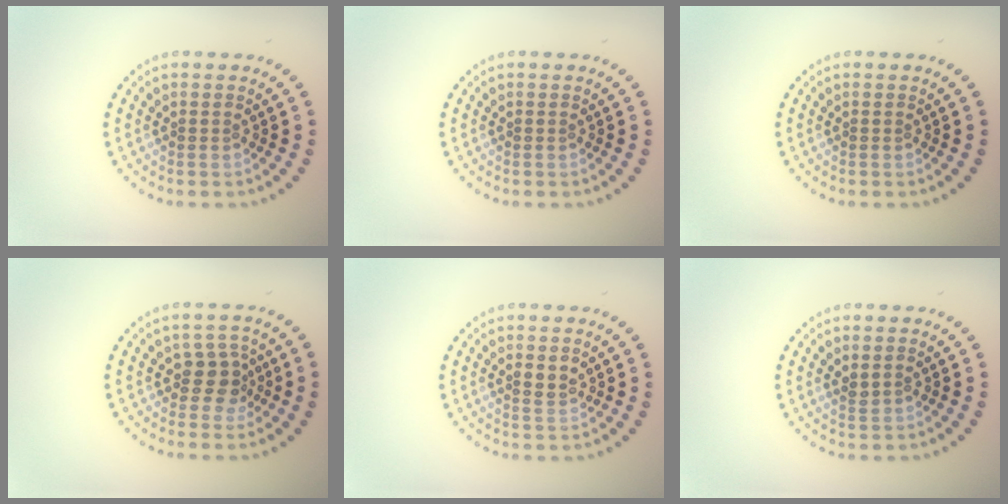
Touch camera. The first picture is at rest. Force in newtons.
{"total": 0.0}
{"total": 0.0}
{"total": 2.5, "press": 1.9, "slide": 1.5}
{"total": 1.3, "press": 1.3, "slide": 0.2}
{"total": 0.9, "press": 0.8, "slide": 0.5}